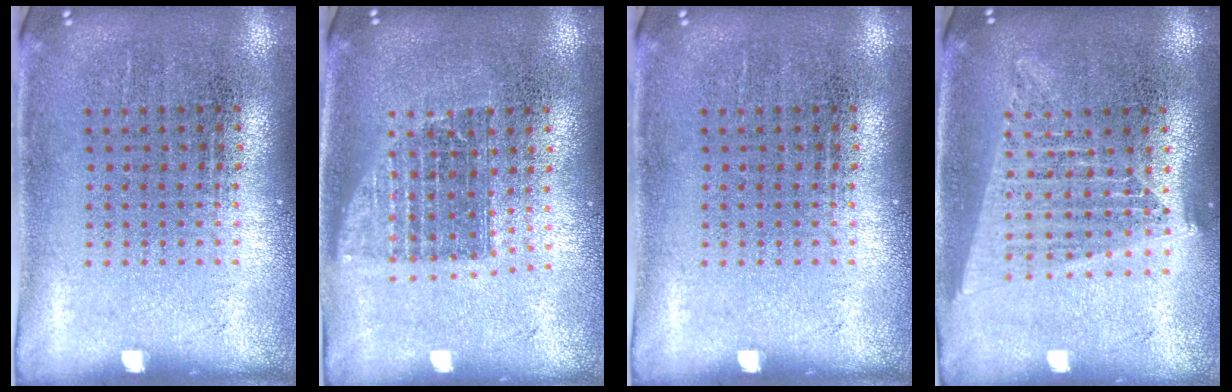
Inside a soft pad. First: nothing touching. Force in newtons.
{"total": 1.4, "press": 1.2, "slide": 0.7}
{"total": 0.0}
{"total": 1.7, "press": 1.5, "slide": 0.8}